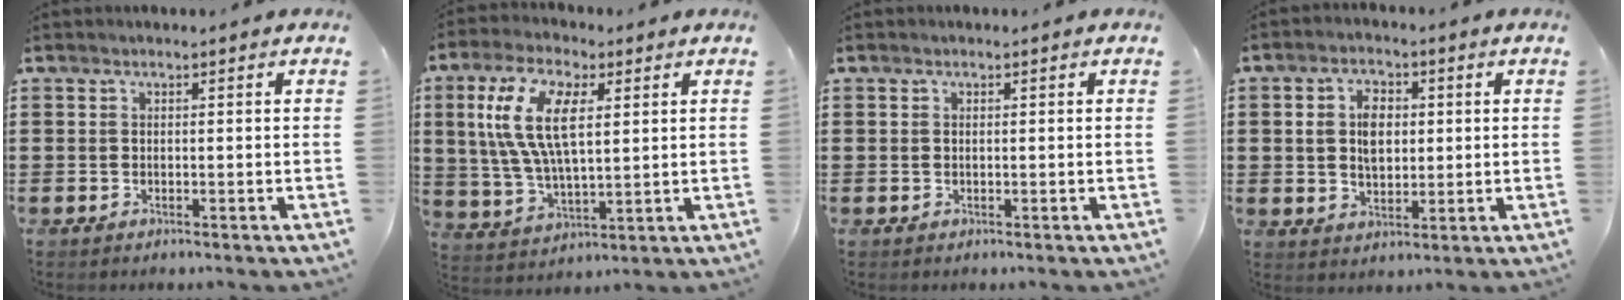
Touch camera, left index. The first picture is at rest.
{"total": 11.8, "force": [3.9, 5.2, 9.9], "torque": [-0.215, 0.009, 0.066]}
{"total": 0.0}
{"total": 5.6, "force": [1.0, 3.7, 4.0], "torque": [-0.080, 0.013, 0.012]}